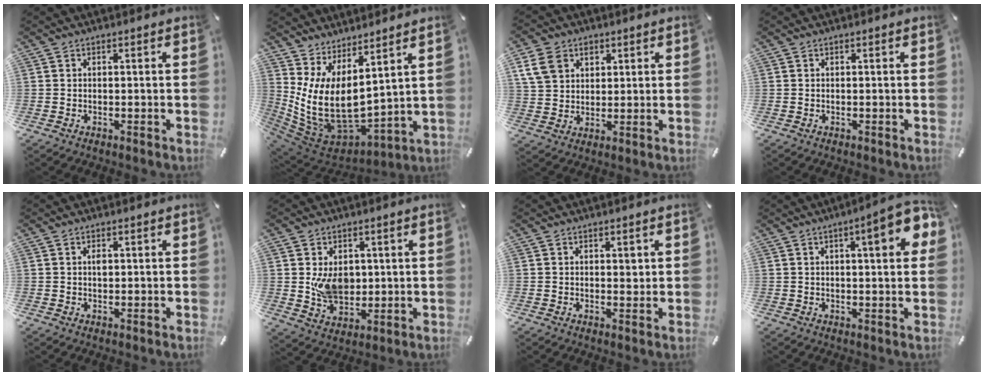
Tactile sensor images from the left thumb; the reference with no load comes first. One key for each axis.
{"total": 12.7, "fx": 2.5, "fy": 7.5, "fz": 10.0, "tx": -0.229, "ty": -0.062, "tz": 0.055}
{"total": 8.4, "fx": 3.4, "fy": 7.0, "fz": 3.1, "tx": -0.070, "ty": 0.005, "tz": 0.066}
{"total": 0.0}
{"total": 1.2, "fx": 0.3, "fy": 0.6, "fz": 1.0, "tx": -0.021, "ty": 0.002, "tz": 0.005}
{"total": 8.9, "fx": 1.5, "fy": 6.9, "fz": 5.5, "tx": -0.082, "ty": -0.006, "tz": 0.028}
{"total": 1.7, "fx": 0.6, "fy": 1.3, "fz": 1.0, "tx": -0.004, "ty": -0.004, "tz": 0.007}
{"total": 11.0, "fx": 4.4, "fy": 3.1, "fz": 9.6, "tx": -0.125, "ty": -0.018, "tz": 0.066}